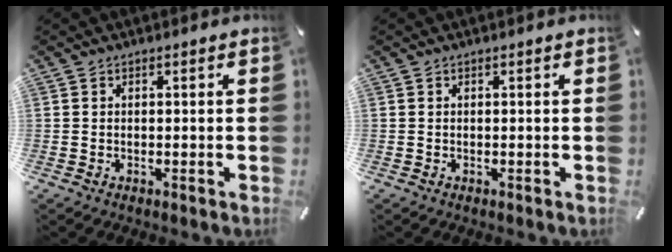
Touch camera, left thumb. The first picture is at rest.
{"total": 0.0}